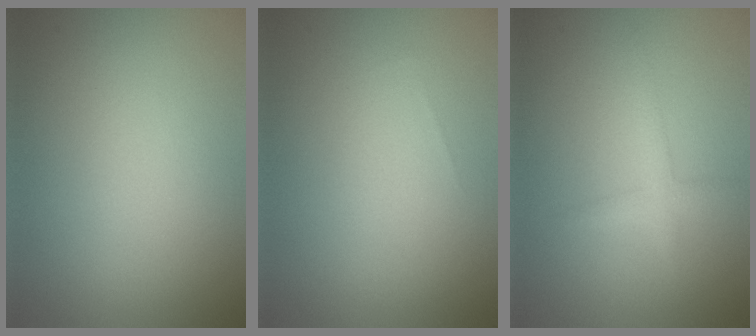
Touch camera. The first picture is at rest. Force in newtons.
{"total": 0.0}
{"total": 1.7, "press": 1.7, "slide": 0.1}